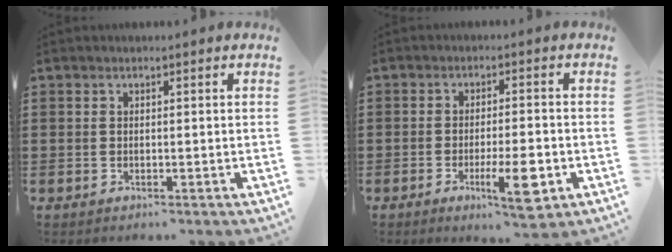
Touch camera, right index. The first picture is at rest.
{"total": 7.8, "force": [-3.0, 1.5, 7.0], "torque": [-0.128, -0.015, -0.048]}